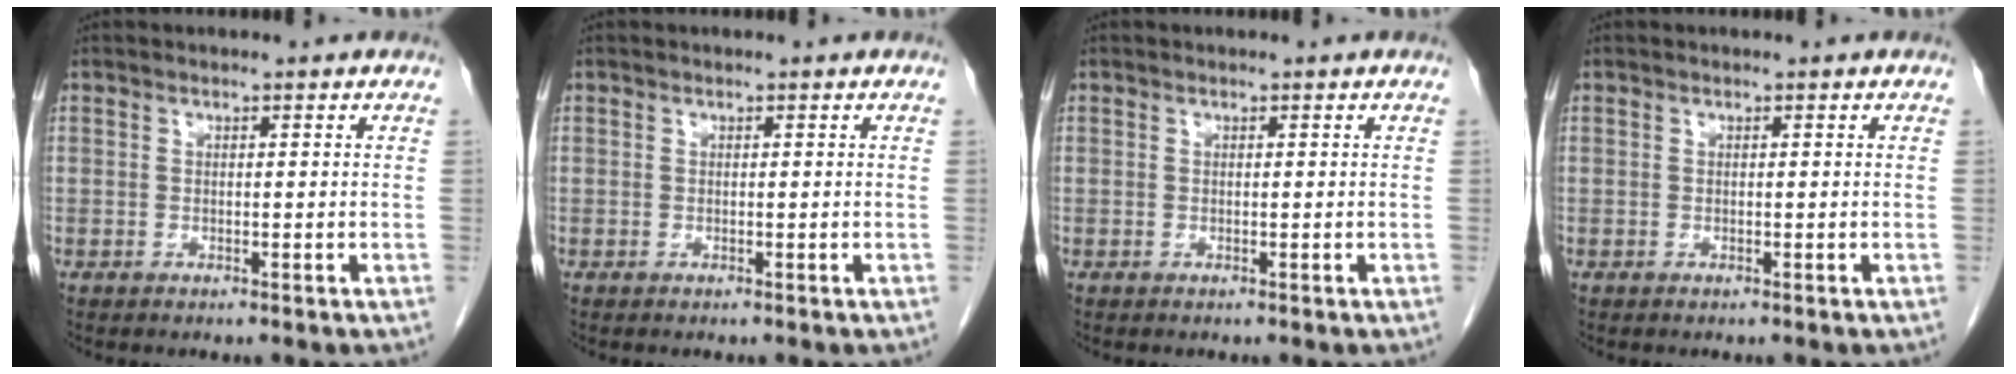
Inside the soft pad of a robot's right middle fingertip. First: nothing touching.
{"total": 0.0}
{"total": 0.0}
{"total": 0.0}